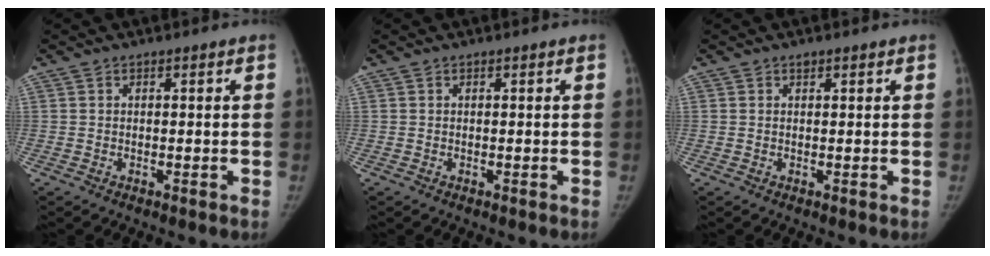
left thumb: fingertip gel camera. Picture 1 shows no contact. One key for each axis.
{"total": 0.0}
{"total": 0.6, "fx": 0.4, "fy": 0.3, "fz": 0.2, "tx": 0.001, "ty": -0.003, "tz": 0.006}